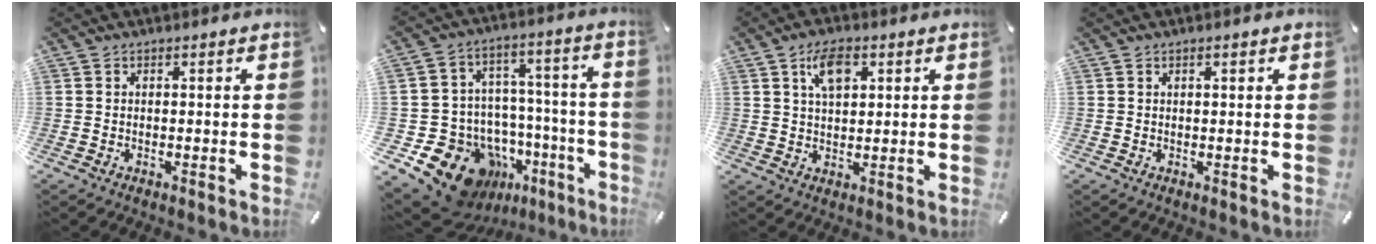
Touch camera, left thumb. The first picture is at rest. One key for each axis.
{"total": 17.4, "fx": -10.2, "fy": 12.3, "fz": 6.9, "tx": -0.101, "ty": 0.044, "tz": -0.149}
{"total": 6.6, "fx": 3.0, "fy": 3.7, "fz": 4.6, "tx": -0.076, "ty": 0.000, "tz": 0.049}
{"total": 1.1, "fx": 0.3, "fy": 0.4, "fz": 0.9, "tx": -0.018, "ty": 0.004, "tz": 0.004}